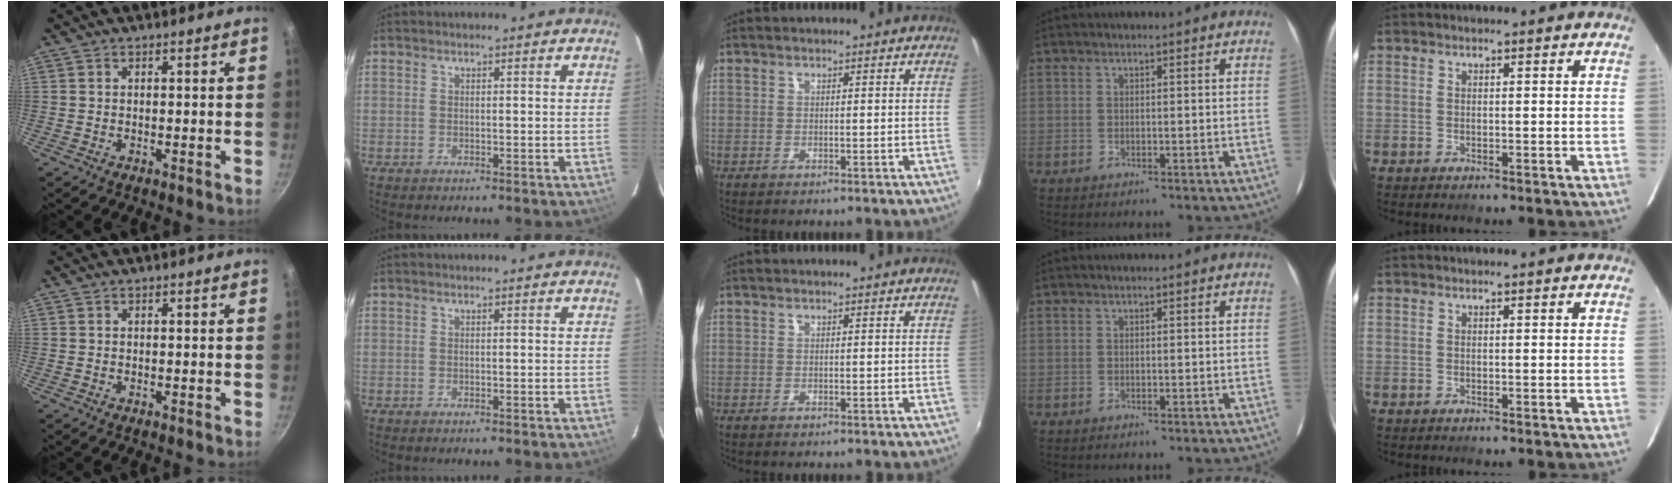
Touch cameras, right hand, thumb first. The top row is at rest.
{}